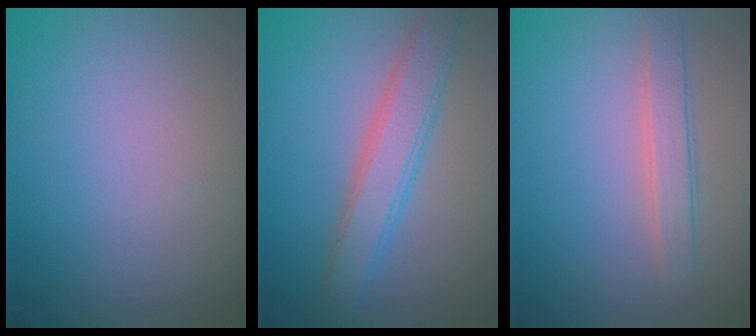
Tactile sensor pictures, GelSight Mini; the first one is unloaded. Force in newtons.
{"total": 4.4, "press": 4.4, "slide": 0.2}
{"total": 2.4, "press": 2.4, "slide": 0.2}